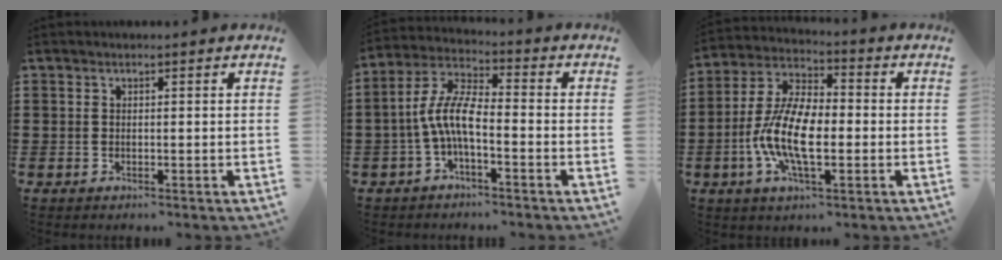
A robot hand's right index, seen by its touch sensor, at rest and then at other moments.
{"total": 7.5, "force": [-2.4, 2.3, 6.8], "torque": [-0.168, -0.013, -0.053]}
{"total": 10.6, "force": [-2.6, 4.4, 9.2], "torque": [-0.213, -0.009, -0.054]}